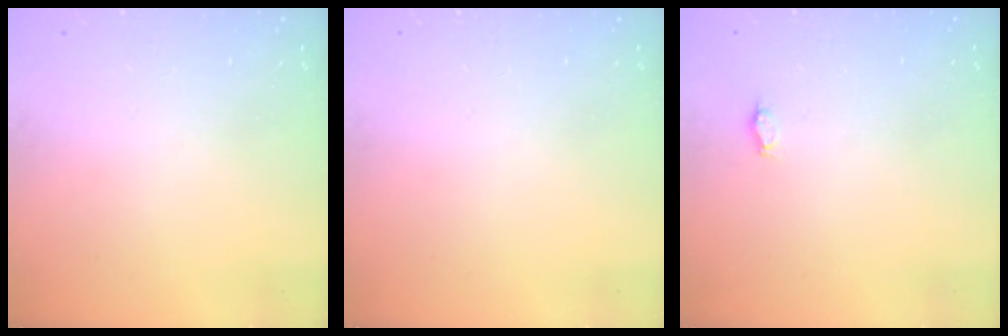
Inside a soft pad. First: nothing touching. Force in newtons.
{"total": 0.0}
{"total": 2.7, "press": 2.4, "slide": 1.1}